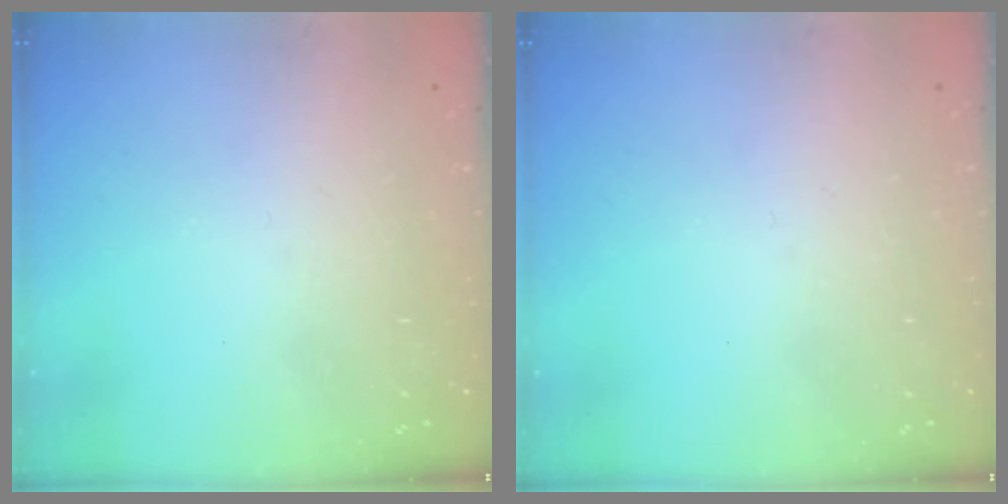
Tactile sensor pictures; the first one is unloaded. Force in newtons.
{"total": 0.0}